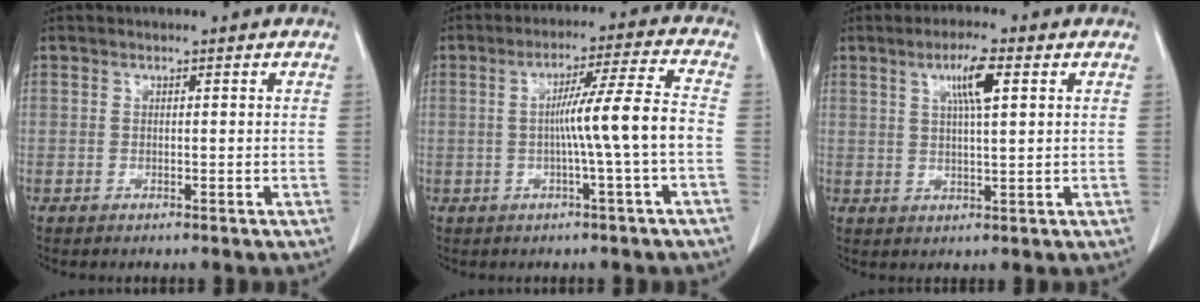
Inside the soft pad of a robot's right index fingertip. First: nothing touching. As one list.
[{"total": 8.6, "force": [-1.4, -1.5, 8.3], "torque": [-0.137, 0.012, -0.020]}, {"total": 5.5, "force": [2.2, 0.4, 5.1], "torque": [-0.090, 0.002, 0.037]}]